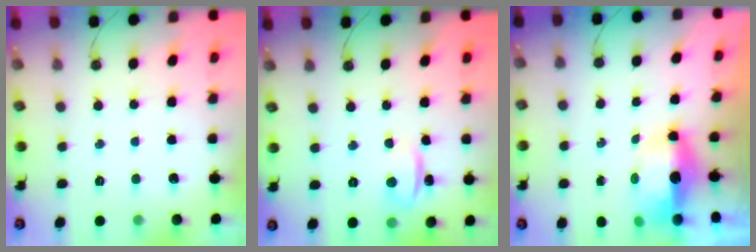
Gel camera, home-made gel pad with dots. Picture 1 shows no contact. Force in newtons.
{"total": 1.6, "press": 1.4, "slide": 0.7}
{"total": 12.7, "press": 8.4, "slide": 9.5}